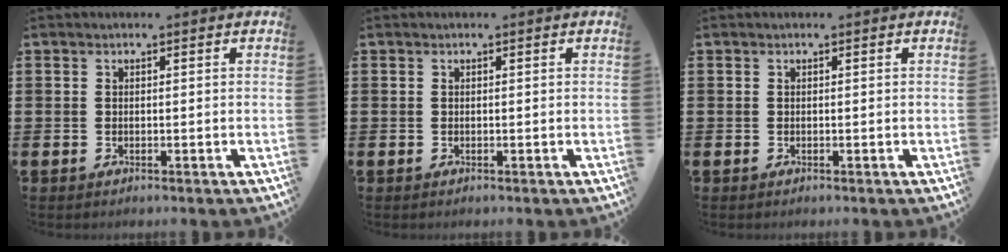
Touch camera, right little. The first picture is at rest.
{"total": 0.0}
{"total": 0.0}